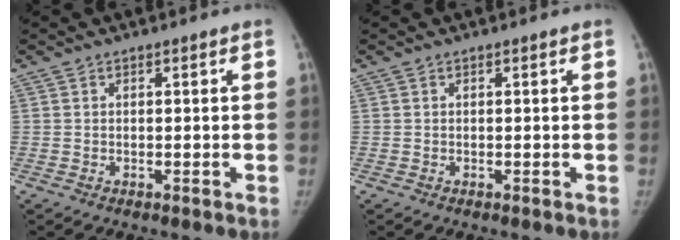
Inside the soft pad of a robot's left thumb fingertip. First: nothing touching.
{"total": 0.0}